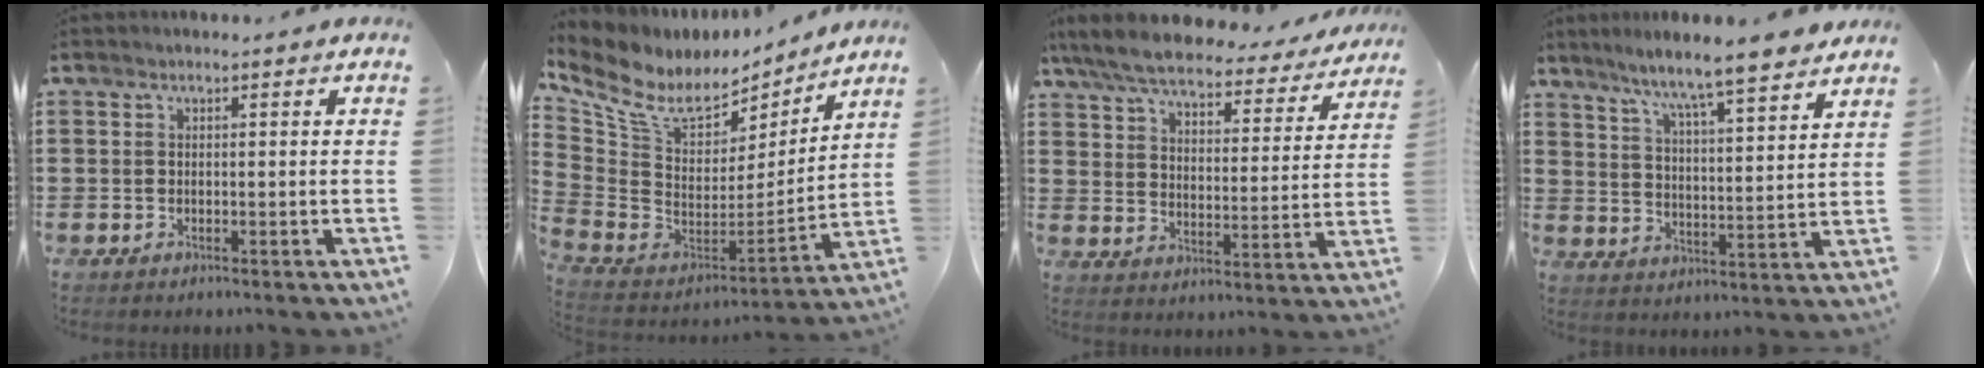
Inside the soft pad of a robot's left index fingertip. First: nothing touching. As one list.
[{"total": 8.7, "force": [5.6, 5.0, 4.3], "torque": [-0.119, -0.037, 0.102]}, {"total": 6.7, "force": [6.2, 1.0, 2.4], "torque": [-0.077, -0.037, 0.108]}, {"total": 6.2, "force": [5.8, -0.4, 2.3], "torque": [-0.071, -0.045, 0.094]}]